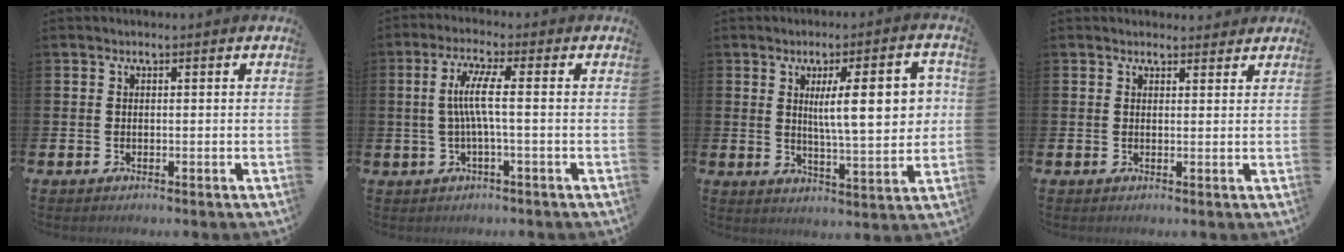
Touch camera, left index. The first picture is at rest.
{"total": 5.5, "force": [0.1, 0.5, 5.4], "torque": [-0.105, 0.003, -0.001]}
{"total": 10.9, "force": [2.8, 2.8, 10.1], "torque": [-0.146, -0.007, 0.036]}
{"total": 1.9, "force": [1.8, 0.6, -0.1], "torque": [0.011, -0.007, 0.032]}